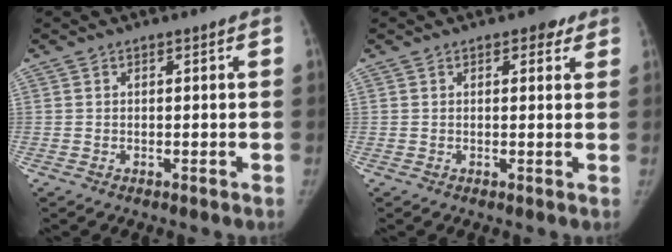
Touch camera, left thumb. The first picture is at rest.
{"total": 2.7, "force": [1.6, 1.6, 1.4], "torque": [0.001, -0.004, 0.015]}